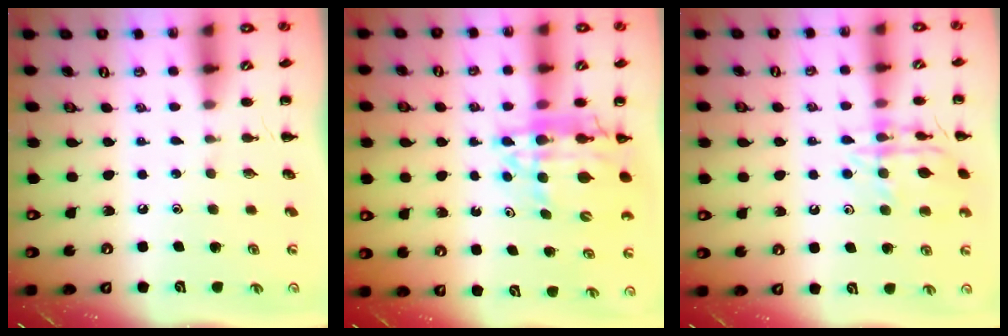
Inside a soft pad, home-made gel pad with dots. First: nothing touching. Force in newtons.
{"total": 14.0, "press": 13.5, "slide": 3.7}
{"total": 14.8, "press": 14.7, "slide": 1.1}